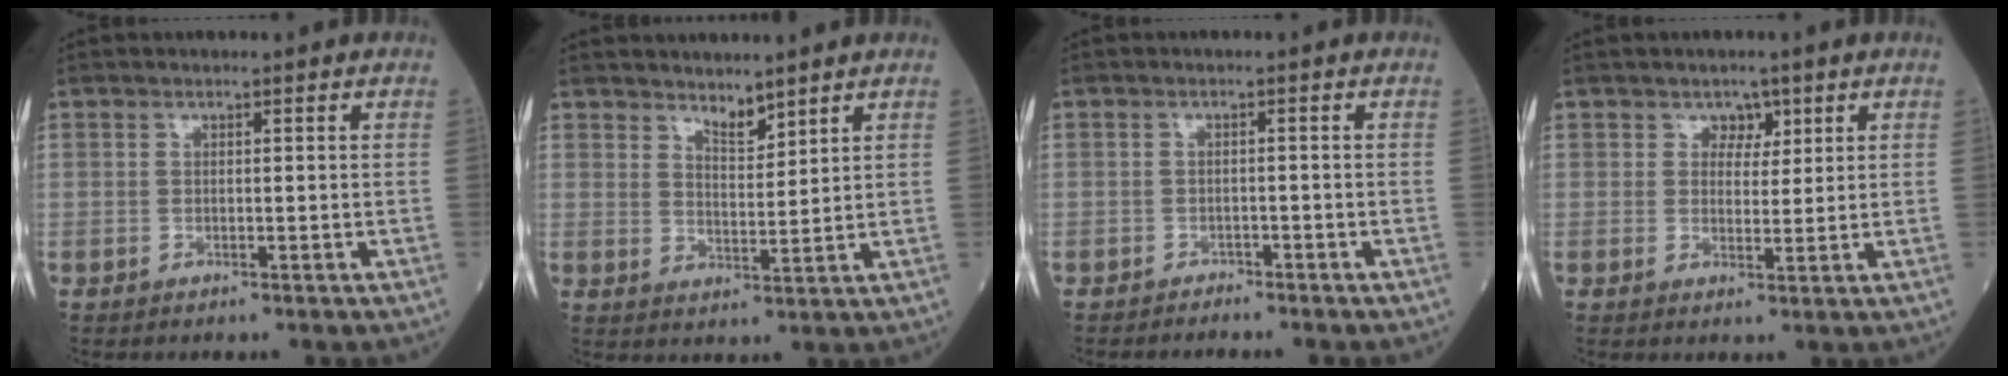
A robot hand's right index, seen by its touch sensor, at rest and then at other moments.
{"total": 3.1, "force": [2.9, 0.7, 1.1], "torque": [-0.022, -0.007, 0.056]}
{"total": 1.7, "force": [-1.7, -0.2, -0.2], "torque": [0.007, -0.005, -0.025]}
{"total": 2.5, "force": [1.4, 1.8, 0.9], "torque": [-0.004, 0.000, 0.020]}